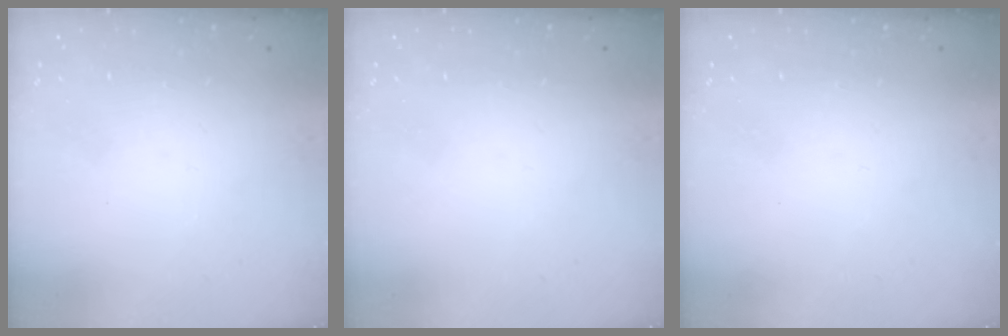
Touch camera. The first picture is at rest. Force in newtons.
{"total": 0.0}
{"total": 0.0}